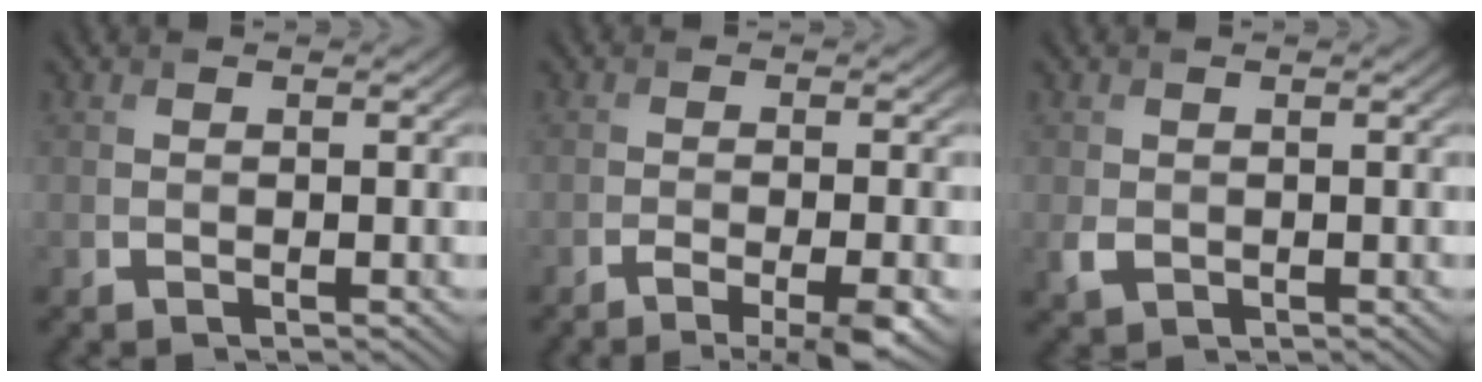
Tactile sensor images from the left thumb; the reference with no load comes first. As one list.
[{"total": 4.9, "force": [-2.9, 1.0, 3.8], "torque": [-0.061, -0.003, -0.049]}, {"total": 1.8, "force": [-0.3, 1.5, 1.0], "torque": [-0.027, -0.010, -0.005]}]